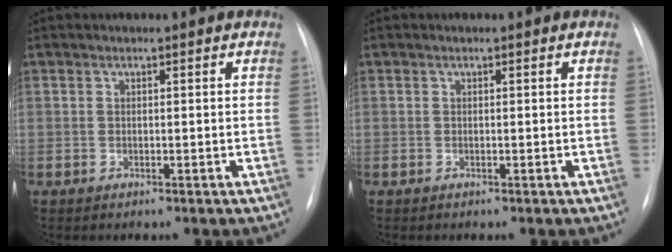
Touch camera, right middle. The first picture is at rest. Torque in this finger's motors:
{"motor_torque": [0.24, -0.23, -0.02, -0.01]}